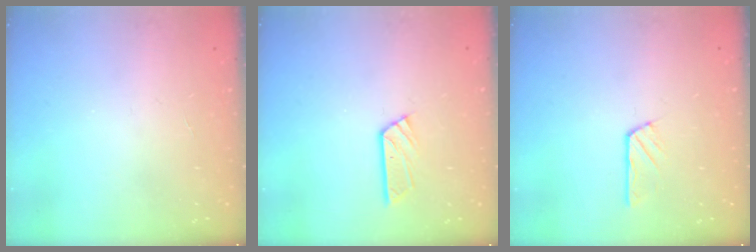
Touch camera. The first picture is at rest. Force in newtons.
{"total": 5.1, "press": 5.1, "slide": 0.3}
{"total": 2.9, "press": 2.8, "slide": 0.4}